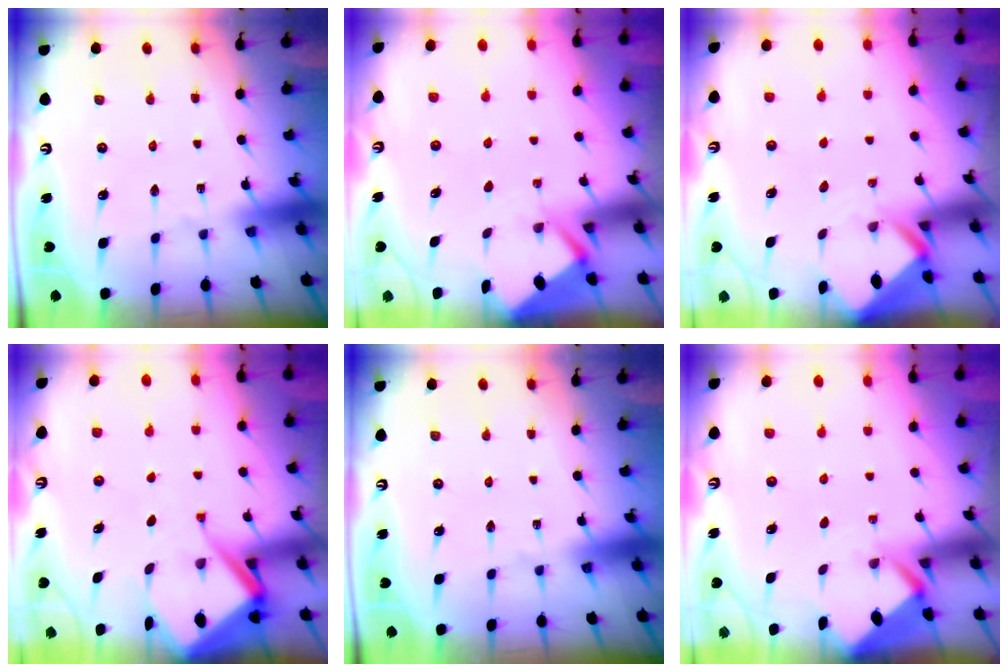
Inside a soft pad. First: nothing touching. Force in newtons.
{"total": 2.8, "press": 2.8, "slide": 0.3}
{"total": 2.9, "press": 2.9, "slide": 0.2}
{"total": 8.5, "press": 8.5, "slide": 0.8}
{"total": 0.0}
{"total": 2.5, "press": 2.5, "slide": 0.1}